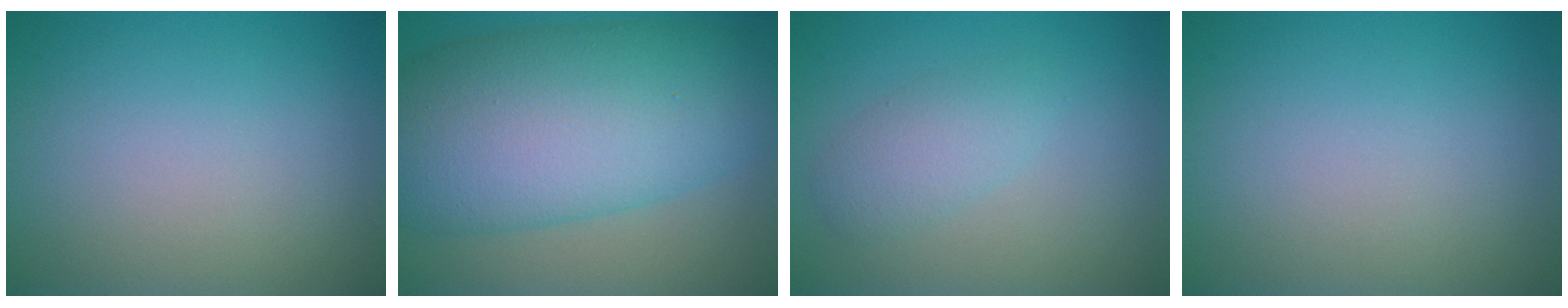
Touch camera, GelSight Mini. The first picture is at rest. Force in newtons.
{"total": 13.6, "press": 13.6, "slide": 0.2}
{"total": 2.5, "press": 2.5, "slide": 0.1}
{"total": 0.0}